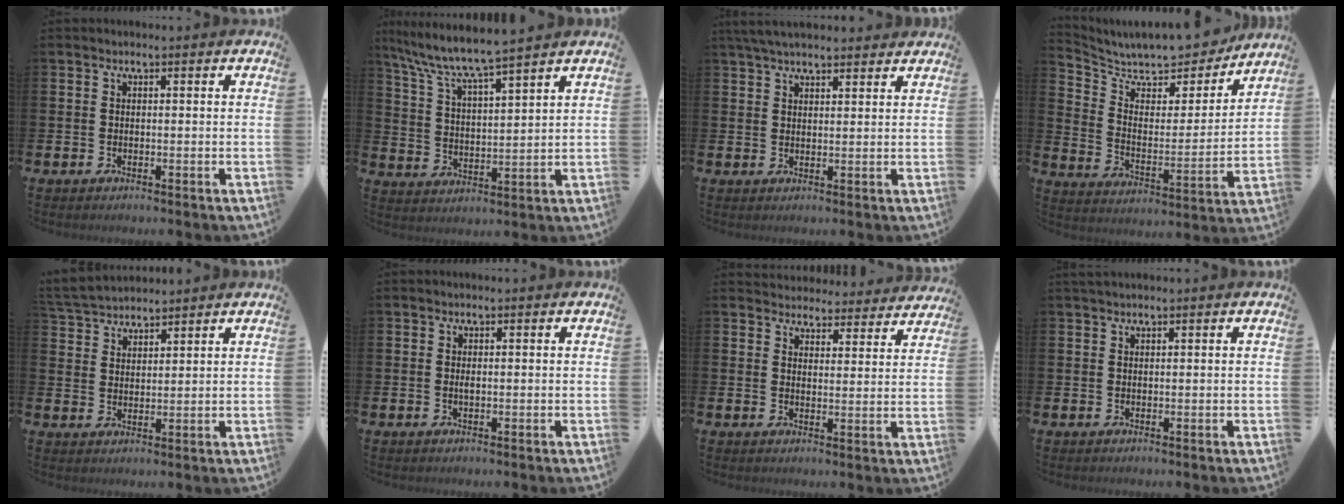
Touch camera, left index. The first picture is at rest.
{"total": 7.1, "force": [6.6, 0.0, 2.5], "torque": [-0.078, -0.044, 0.112]}
{"total": 4.3, "force": [4.0, 0.9, 1.4], "torque": [-0.034, -0.007, 0.075]}
{"total": 8.9, "force": [8.2, 2.7, 2.2], "torque": [-0.073, -0.067, 0.140]}
{"total": 4.2, "force": [4.1, 0.9, 0.0], "torque": [-0.023, -0.015, 0.077]}
{"total": 0.5, "force": [0.0, 0.2, 0.5], "torque": [-0.006, -0.002, -0.001]}
{"total": 4.2, "force": [4.1, 0.9, -0.3], "torque": [-0.006, -0.032, 0.070]}
{"total": 0.9, "force": [0.9, 0.1, 0.3], "torque": [-0.002, 0.000, 0.015]}